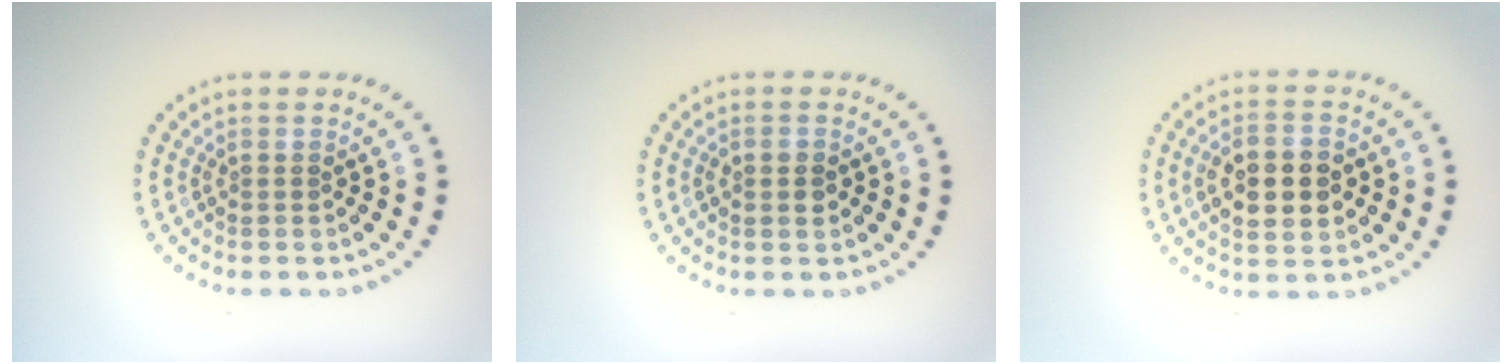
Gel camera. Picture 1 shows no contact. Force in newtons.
{"total": 1.3, "press": 1.3, "slide": 0.1}
{"total": 5.3, "press": 5.3, "slide": 0.1}